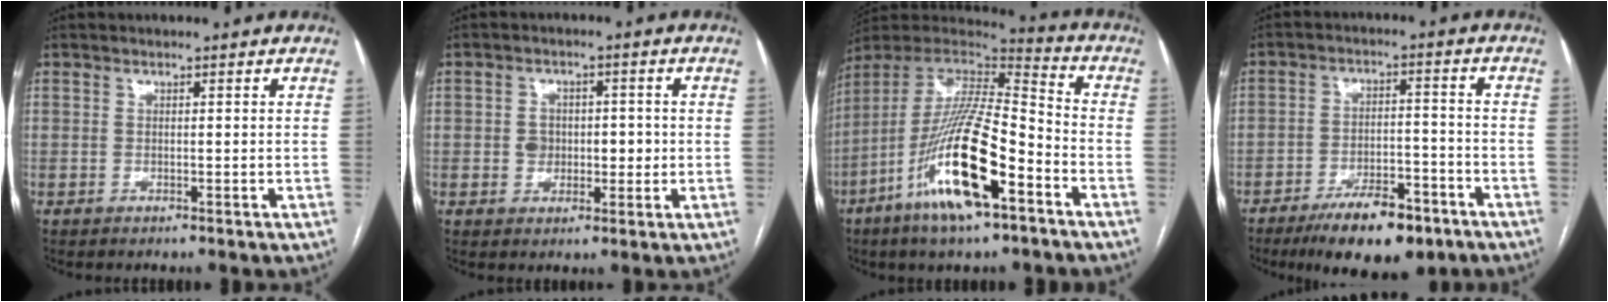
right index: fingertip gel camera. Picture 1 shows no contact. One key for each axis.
{"total": 4.5, "fx": -0.2, "fy": 3.5, "fz": 2.9, "tx": -0.038, "ty": 0.020, "tz": 0.005}
{"total": 20.4, "fx": -9.4, "fy": 3.8, "fz": 17.7, "tx": -0.359, "ty": -0.025, "tz": -0.169}
{"total": 11.9, "fx": -8.1, "fy": 4.2, "fz": 7.6, "tx": -0.117, "ty": 0.001, "tz": -0.129}